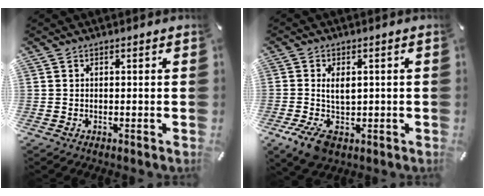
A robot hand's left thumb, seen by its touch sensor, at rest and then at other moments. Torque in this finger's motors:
{"motor_torque": [0.20, 0.31, 0.50, 0.41, 0.08]}